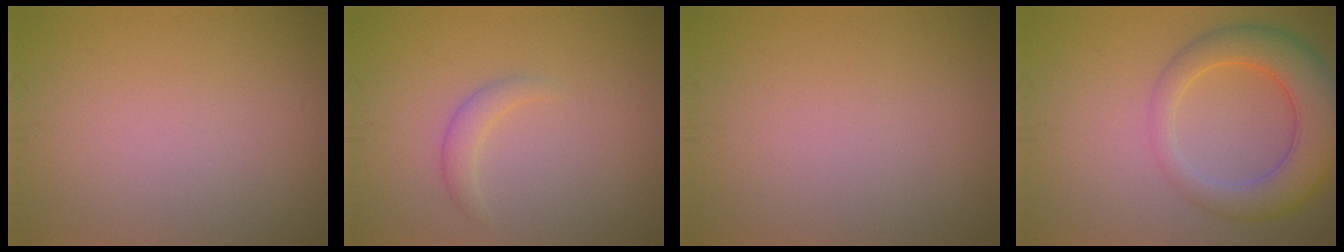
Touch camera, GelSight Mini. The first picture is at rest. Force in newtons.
{"total": 1.4, "press": 1.4, "slide": 0.2}
{"total": 0.0}
{"total": 6.4, "press": 6.4, "slide": 0.3}